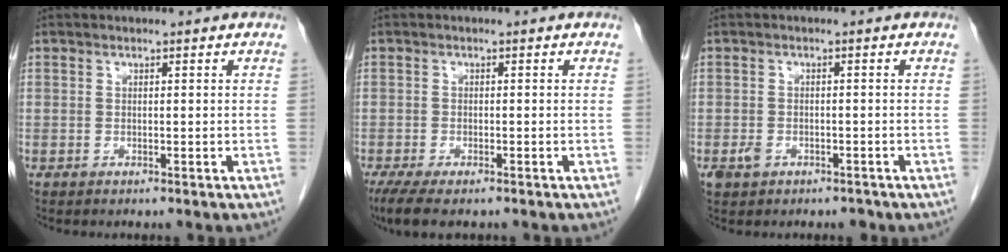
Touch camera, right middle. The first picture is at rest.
{"total": 5.8, "force": [-4.2, 1.7, 3.6], "torque": [-0.061, -0.014, -0.068]}
{"total": 2.7, "force": [-1.6, 1.8, 1.2], "torque": [-0.020, 0.003, -0.018]}